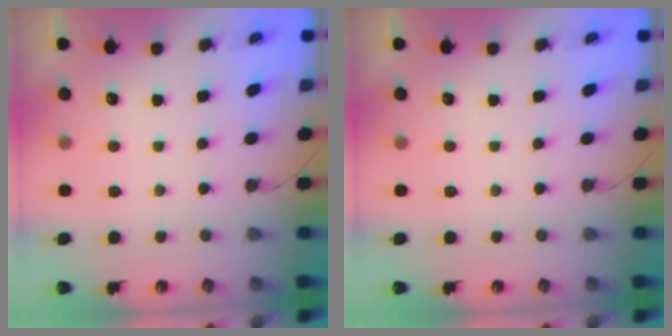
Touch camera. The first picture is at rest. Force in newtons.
{"total": 0.0}